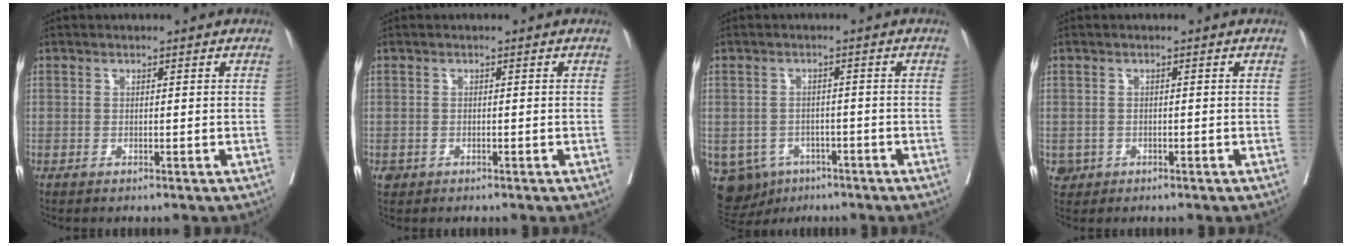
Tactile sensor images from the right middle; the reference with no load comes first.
{"total": 0.7, "force": [-0.3, 0.6, 0.1], "torque": [-0.004, 0.003, 0.000]}
{"total": 9.5, "force": [-4.8, 7.8, 2.6], "torque": [-0.067, 0.003, -0.059]}
{"total": 1.7, "force": [-0.6, 1.6, 0.2], "torque": [-0.002, 0.006, -0.002]}